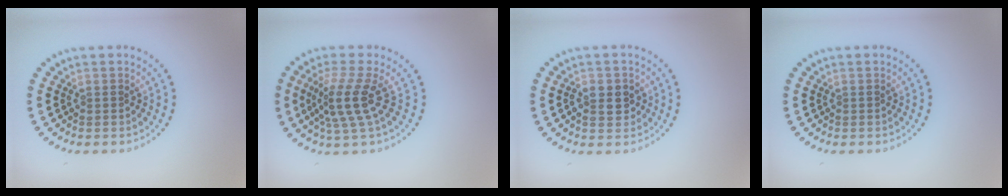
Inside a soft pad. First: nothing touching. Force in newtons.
{"total": 3.9, "press": 2.9, "slide": 2.6}
{"total": 2.5, "press": 2.5, "slide": 0.4}
{"total": 0.0}